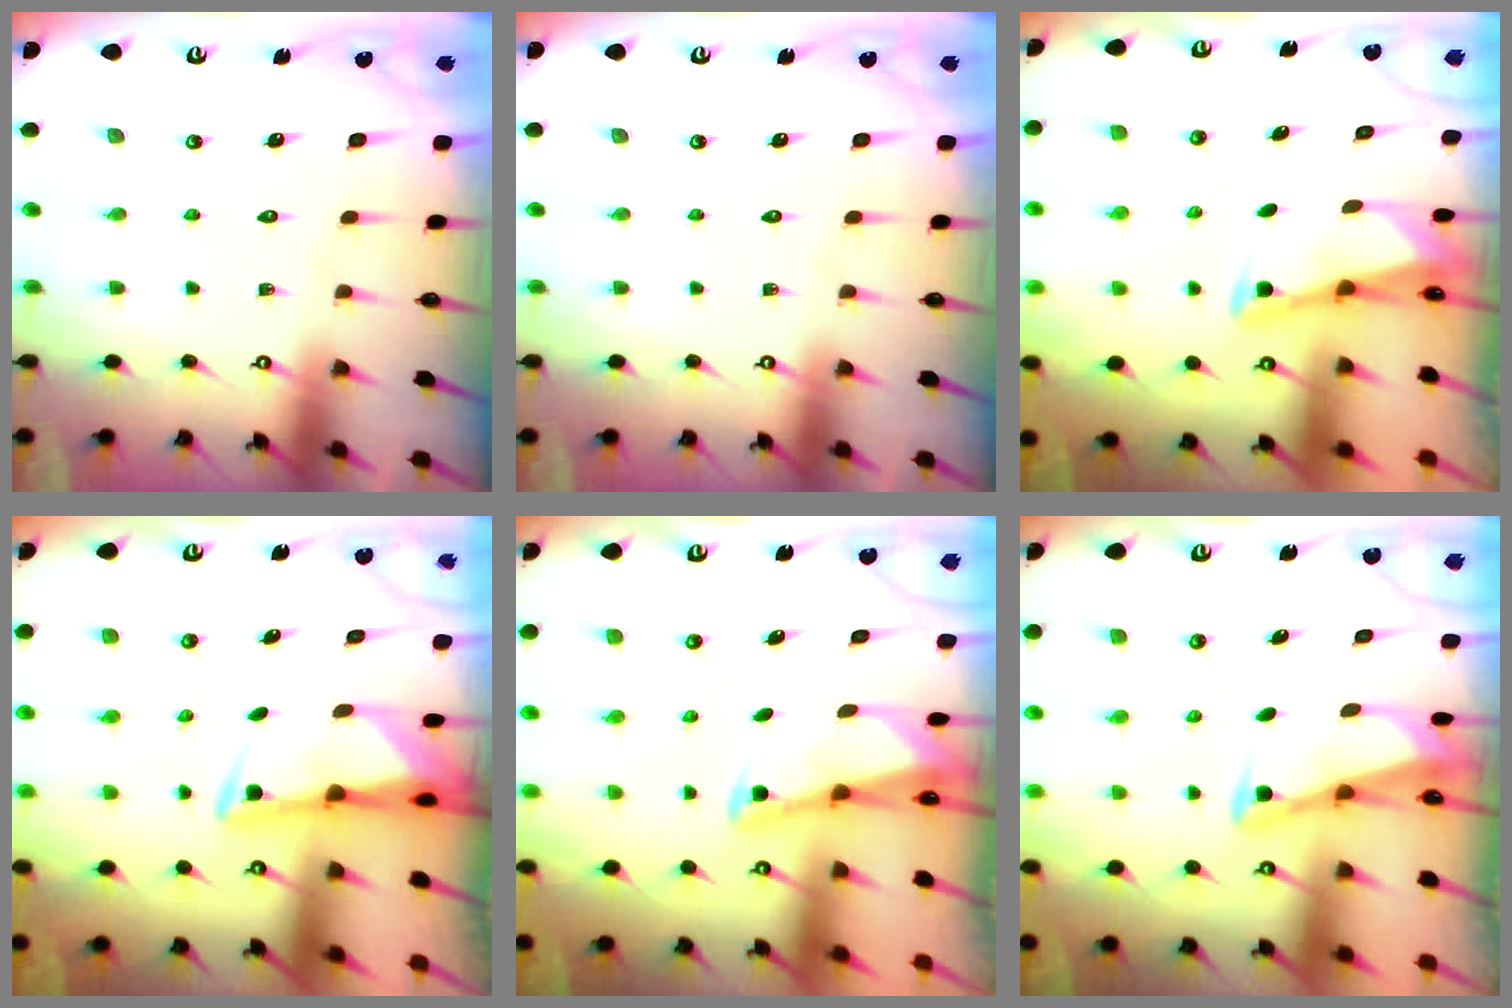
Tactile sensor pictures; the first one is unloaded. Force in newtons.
{"total": 0.0}
{"total": 2.6, "press": 2.6, "slide": 0.1}
{"total": 2.9, "press": 2.8, "slide": 0.7}
{"total": 2.2, "press": 2.2, "slide": 0.3}
{"total": 2.8, "press": 2.8, "slide": 0.4}